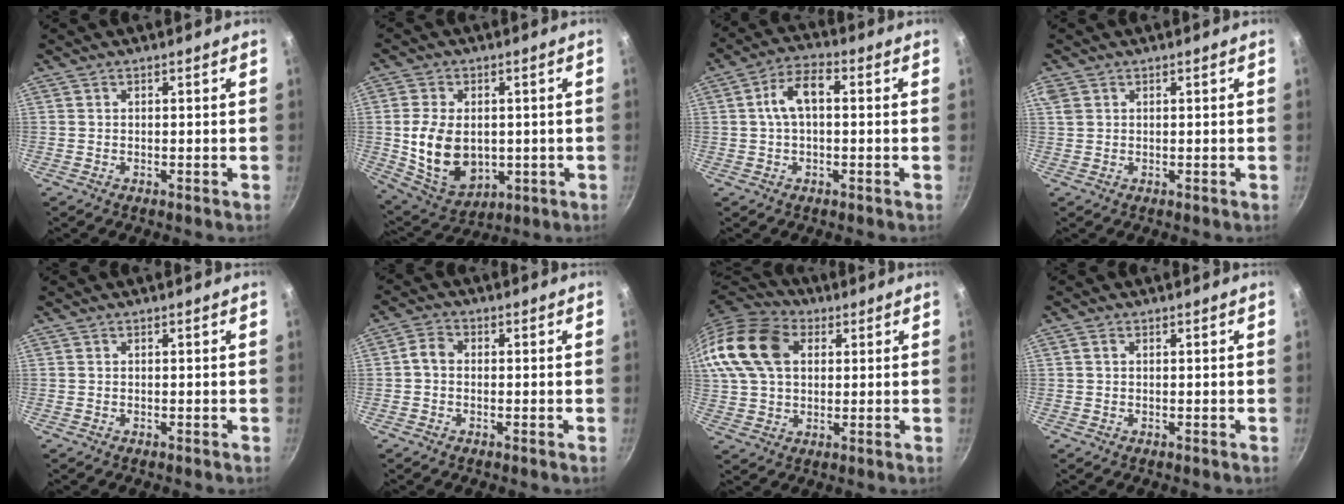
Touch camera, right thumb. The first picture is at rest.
{"total": 13.5, "force": [-0.2, 9.6, 9.6], "torque": [-0.157, -0.014, 0.018]}
{"total": 7.1, "force": [0.5, 3.8, 6.0], "torque": [-0.108, 0.026, 0.003]}
{"total": 2.4, "force": [1.1, 1.7, 1.2], "torque": [-0.023, 0.004, 0.026]}
{"total": 0.0}
{"total": 2.9, "force": [-0.3, 2.3, 1.8], "torque": [-0.037, 0.013, -0.015]}
{"total": 18.9, "force": [5.5, 13.4, 12.1], "torque": [-0.243, 0.018, 0.090]}
{"total": 0.9, "force": [0.3, 0.7, 0.5], "torque": [-0.010, 0.003, 0.004]}